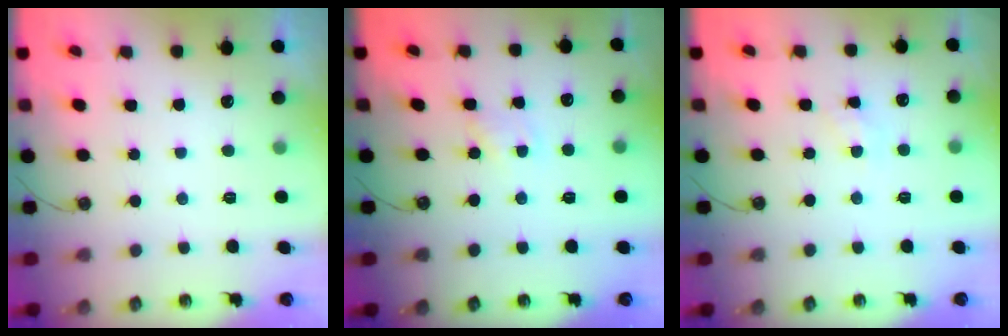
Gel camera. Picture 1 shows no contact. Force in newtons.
{"total": 2.7, "press": 2.7, "slide": 0.4}
{"total": 5.5, "press": 5.4, "slide": 0.7}